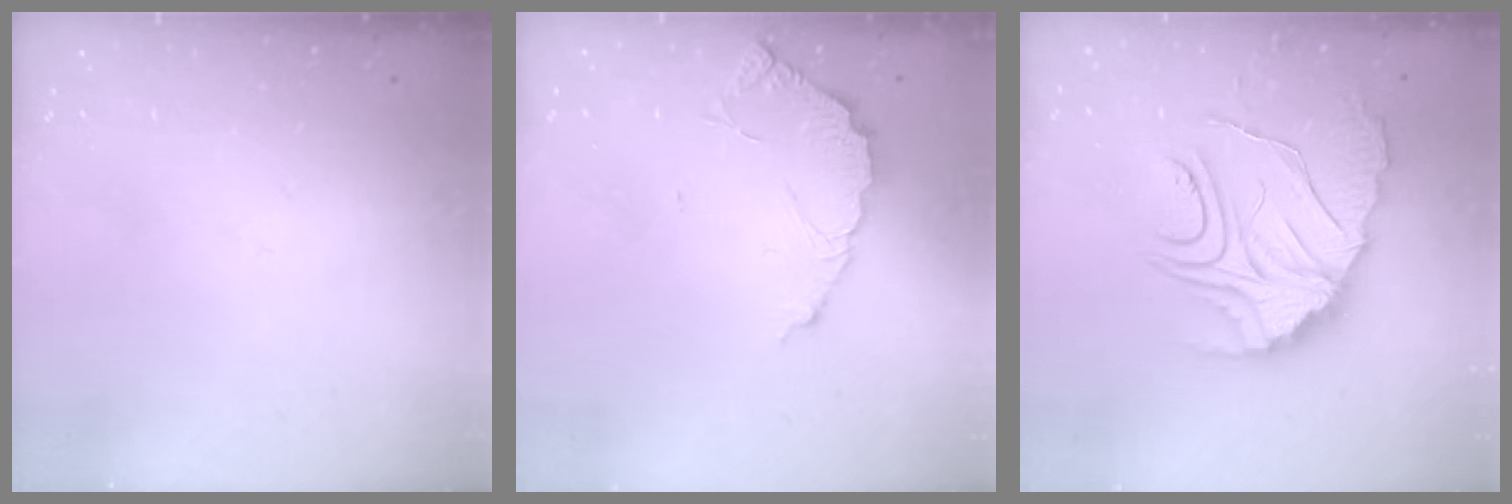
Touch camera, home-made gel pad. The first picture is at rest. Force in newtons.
{"total": 4.3, "press": 4.3, "slide": 0.2}
{"total": 15.6, "press": 15.6, "slide": 1.4}